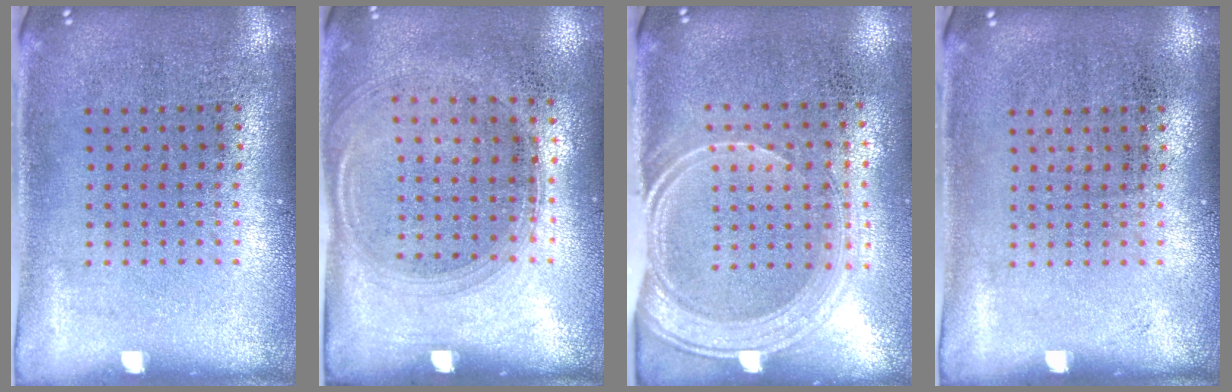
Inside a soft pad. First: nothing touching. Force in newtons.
{"total": 1.4, "press": 1.2, "slide": 0.7}
{"total": 2.1, "press": 1.7, "slide": 1.2}
{"total": 0.0}